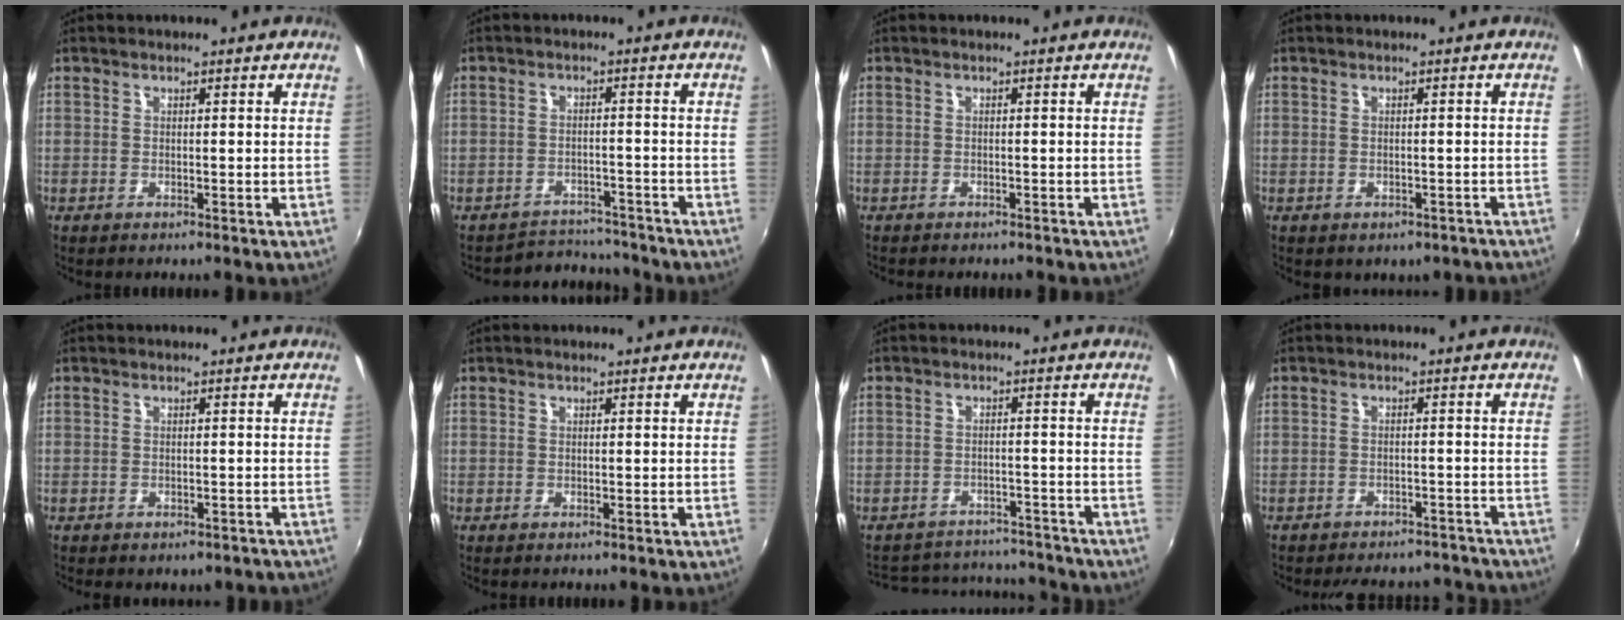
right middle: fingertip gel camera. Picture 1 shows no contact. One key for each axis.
{"total": 6.9, "fx": -6.5, "fy": 2.3, "fz": -0.3, "tx": -0.008, "ty": 0.017, "tz": -0.092}
{"total": 2.2, "fx": -2.0, "fy": 0.8, "fz": 0.6, "tx": -0.018, "ty": -0.011, "tz": -0.031}
{"total": 3.4, "fx": -2.3, "fy": 2.1, "fz": 1.3, "tx": -0.027, "ty": -0.008, "tz": -0.019}
{"total": 4.2, "fx": -3.3, "fy": 2.0, "fz": 1.6, "tx": -0.031, "ty": -0.013, "tz": -0.034}
{"total": 0.0}
{"total": 13.8, "fx": -11.9, "fy": 6.1, "fz": 3.4, "tx": -0.086, "ty": 0.041, "tz": -0.148}
{"total": 13.9, "fx": -12.3, "fy": 4.9, "fz": 4.2, "tx": -0.096, "ty": 0.011, "tz": -0.146}